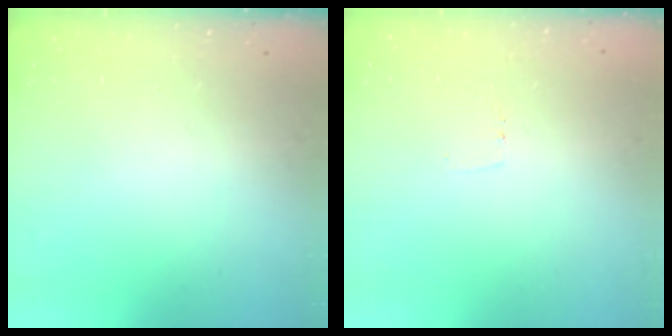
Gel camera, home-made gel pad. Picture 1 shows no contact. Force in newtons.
{"total": 2.3, "press": 2.3, "slide": 0.1}